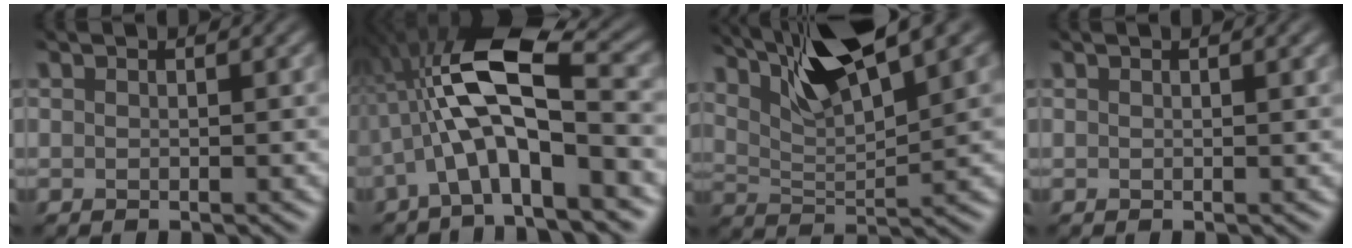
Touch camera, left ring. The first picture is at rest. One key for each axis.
{"total": 8.9, "fx": -2.1, "fy": 3.0, "fz": 8.1, "tx": -0.153, "ty": 0.020, "tz": -0.052}
{"total": 10.7, "fx": 6.6, "fy": 2.7, "fz": 8.0, "tx": -0.150, "ty": 0.007, "tz": 0.111}
{"total": 1.4, "fx": 0.9, "fy": 0.3, "fz": 1.0, "tx": -0.015, "ty": 0.006, "tz": 0.009}